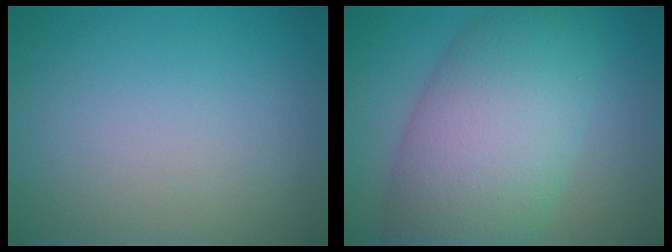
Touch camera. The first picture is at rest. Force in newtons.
{"total": 10.4, "press": 10.3, "slide": 0.3}